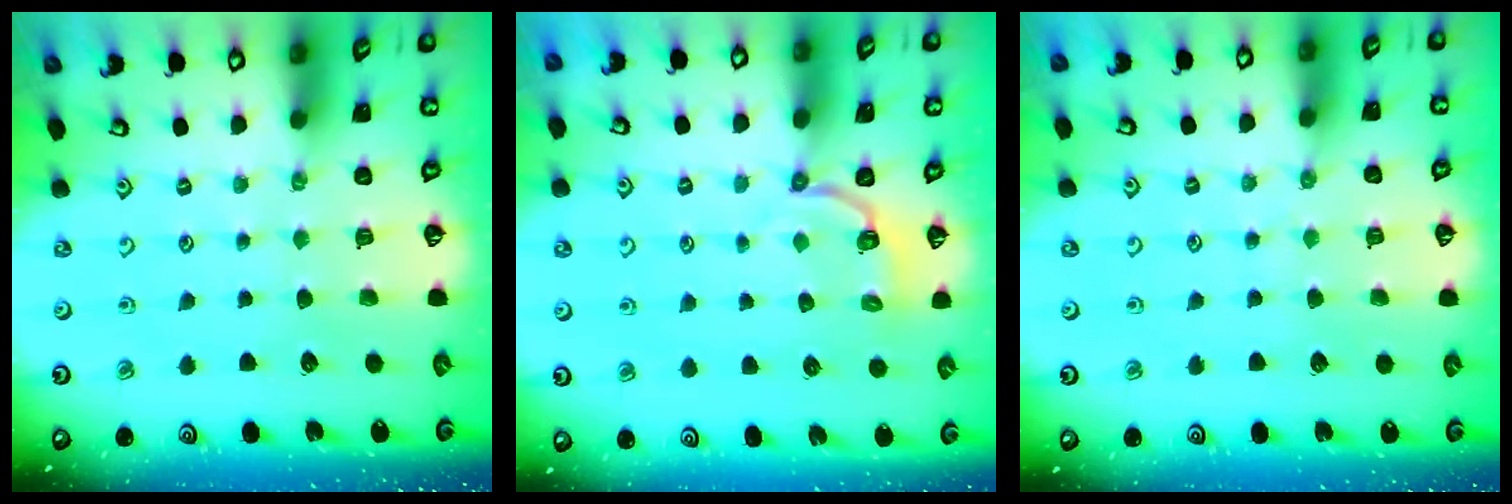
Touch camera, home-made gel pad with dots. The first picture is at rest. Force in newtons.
{"total": 3.3, "press": 2.2, "slide": 2.5}
{"total": 4.3, "press": 4.3, "slide": 0.3}